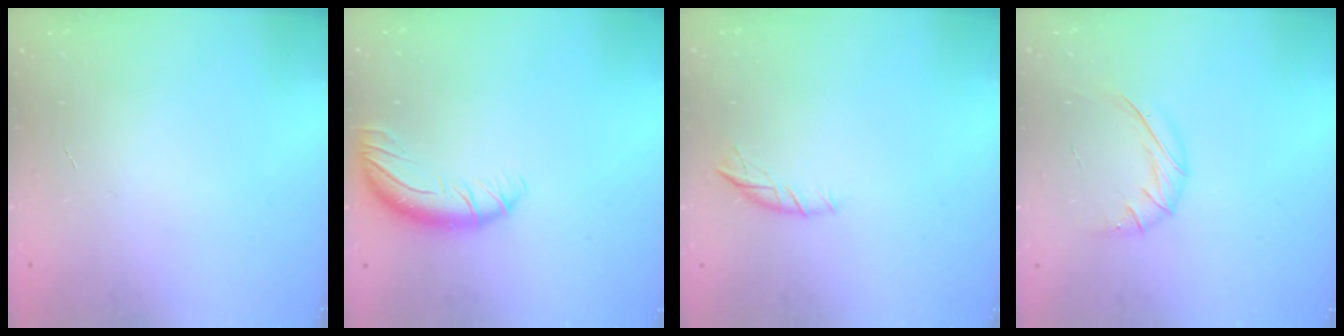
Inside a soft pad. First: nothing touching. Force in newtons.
{"total": 9.9, "press": 9.6, "slide": 2.5}
{"total": 5.5, "press": 5.4, "slide": 0.7}
{"total": 8.5, "press": 8.5, "slide": 0.6}